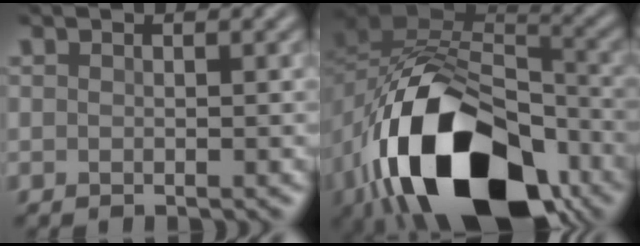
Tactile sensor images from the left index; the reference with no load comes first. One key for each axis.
{"total": 17.0, "fx": -8.2, "fy": 9.5, "fz": 11.5, "tx": -0.207, "ty": -0.017, "tz": -0.140}